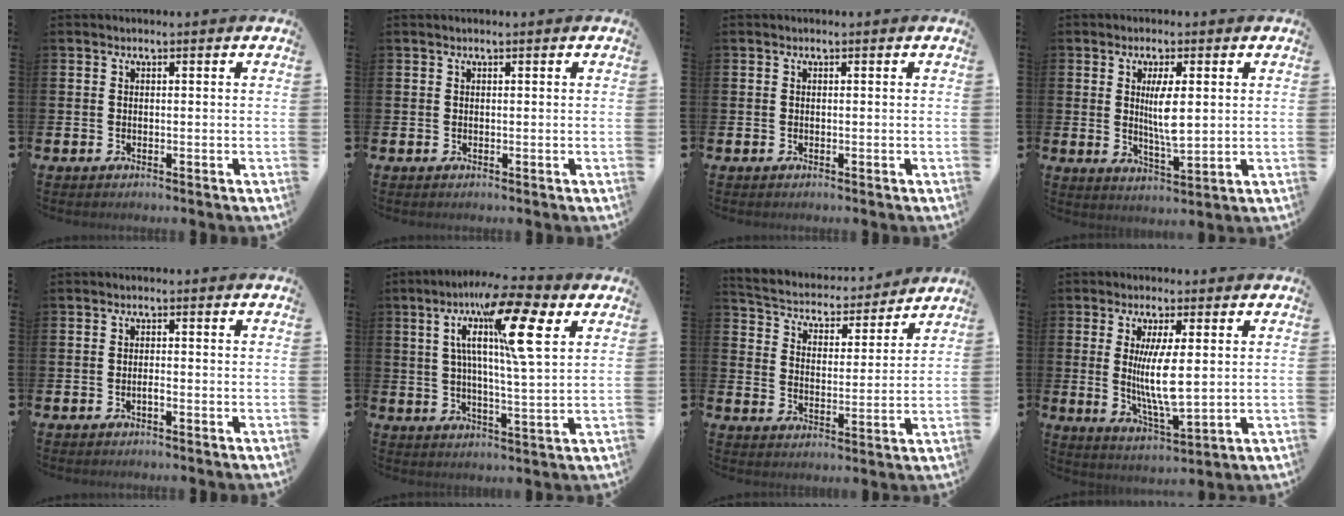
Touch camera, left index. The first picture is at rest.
{"total": 0.0}
{"total": 0.0}
{"total": 5.1, "force": [1.4, 1.3, 4.7], "torque": [-0.070, -0.011, 0.017]}
{"total": 0.7, "force": [-0.4, 0.1, 0.5], "torque": [-0.020, 0.000, -0.005]}
{"total": 14.2, "force": [7.6, 1.9, 11.9], "torque": [-0.222, -0.021, 0.114]}
{"total": 4.7, "force": [4.5, 1.4, 0.4], "torque": [-0.042, -0.041, 0.072]}
{"total": 7.5, "force": [1.6, 2.0, 7.1], "torque": [-0.126, -0.016, 0.022]}